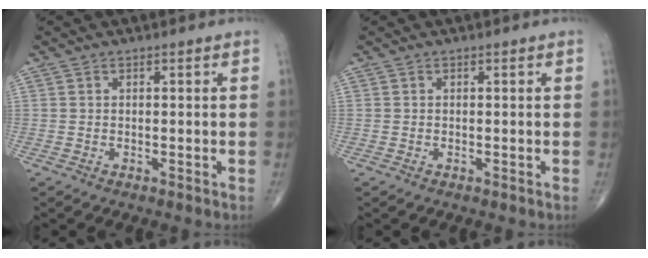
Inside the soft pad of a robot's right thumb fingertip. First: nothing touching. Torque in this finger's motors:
{"motor_torque": [0.31, -0.45, -0.39, -0.25, 0.03]}